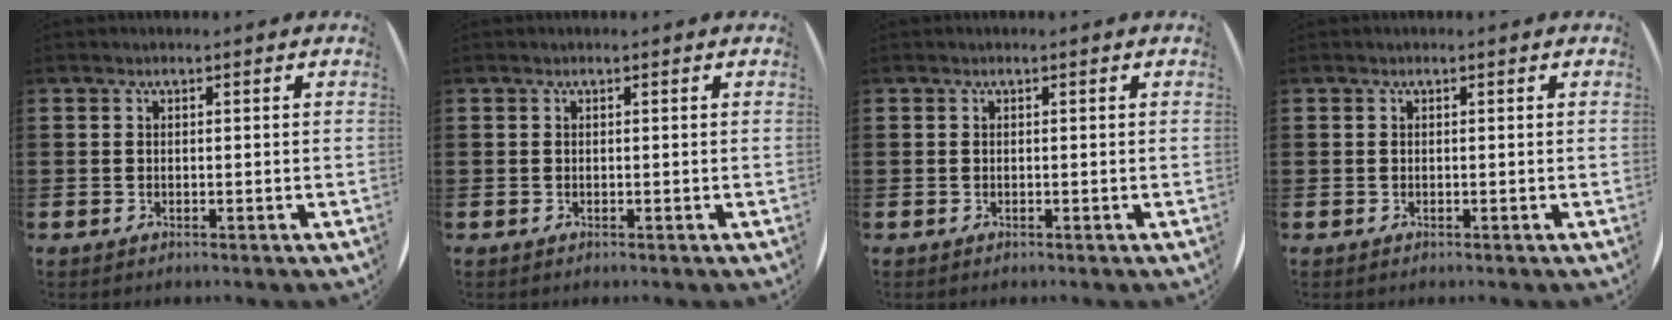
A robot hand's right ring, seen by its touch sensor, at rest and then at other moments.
{"total": 0.0}
{"total": 0.0}
{"total": 0.0}